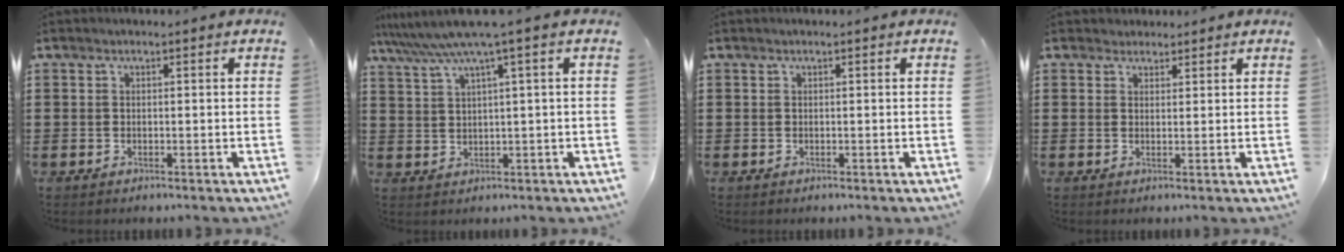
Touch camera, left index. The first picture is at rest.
{"total": 5.3, "force": [2.8, -0.4, 4.5], "torque": [-0.103, -0.021, 0.043]}
{"total": 0.0}
{"total": 1.9, "force": [1.6, 1.0, -0.1], "torque": [-0.004, 0.005, 0.031]}